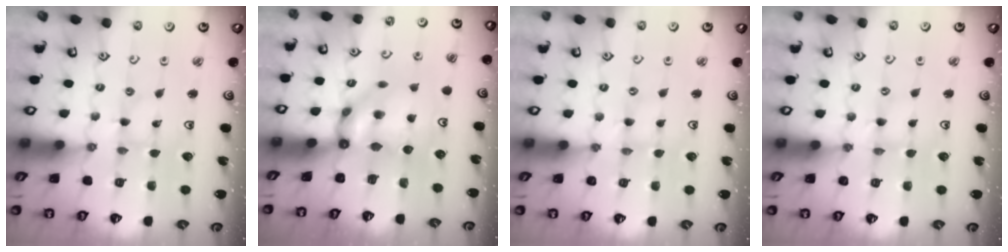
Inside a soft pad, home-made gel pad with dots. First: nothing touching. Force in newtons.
{"total": 8.7, "press": 8.7, "slide": 0.6}
{"total": 0.0}
{"total": 0.6, "press": 0.6, "slide": 0.2}